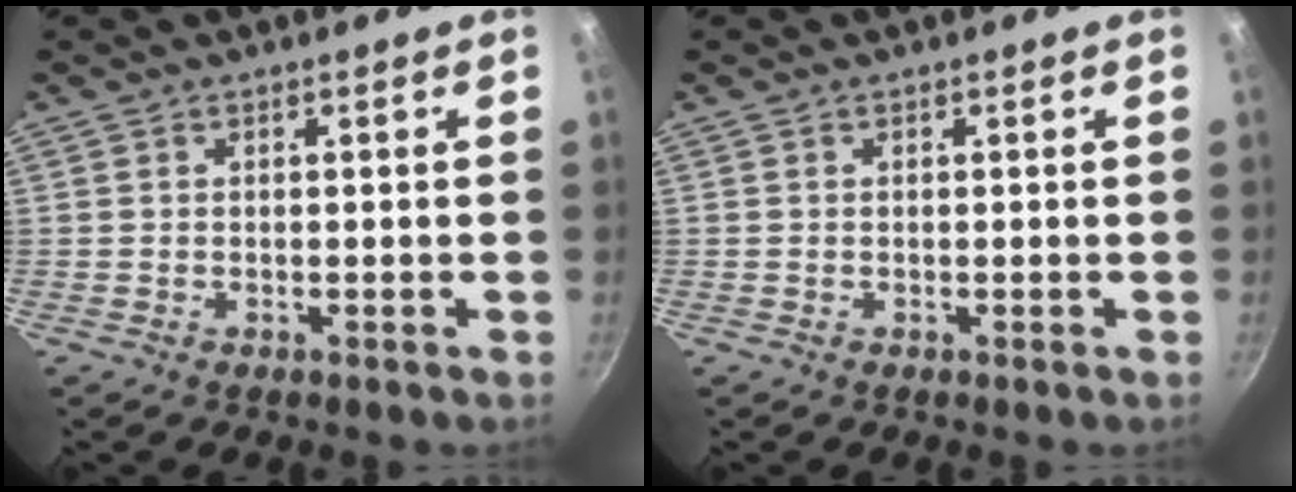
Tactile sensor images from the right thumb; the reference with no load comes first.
{"total": 0.0}